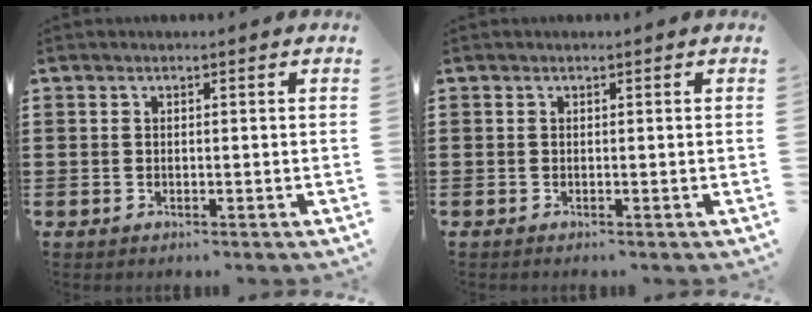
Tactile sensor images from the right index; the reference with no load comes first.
{"total": 0.0}